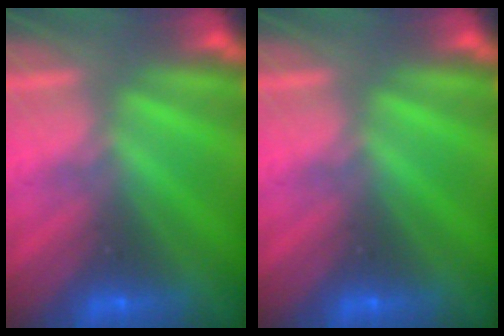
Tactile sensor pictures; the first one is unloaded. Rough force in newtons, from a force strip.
{"total": 0.0}